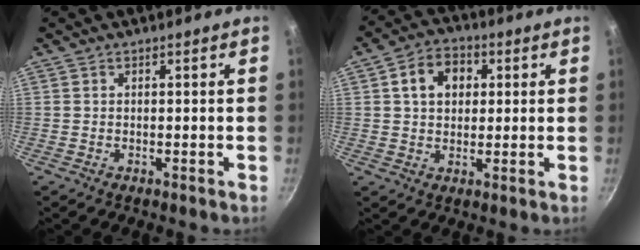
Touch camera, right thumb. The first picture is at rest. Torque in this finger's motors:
{"motor_torque": [-0.42, 0.61, 0.16, 0.08, 0.04]}